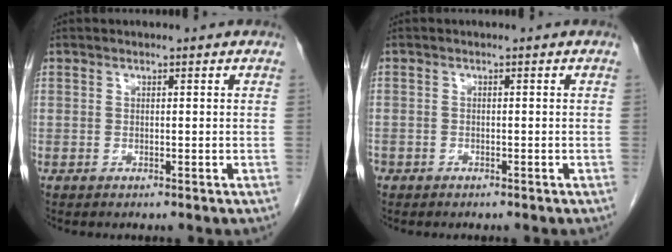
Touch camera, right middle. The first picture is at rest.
{"total": 1.0, "force": [-0.8, 0.7, 0.2], "torque": [-0.010, 0.001, -0.014]}